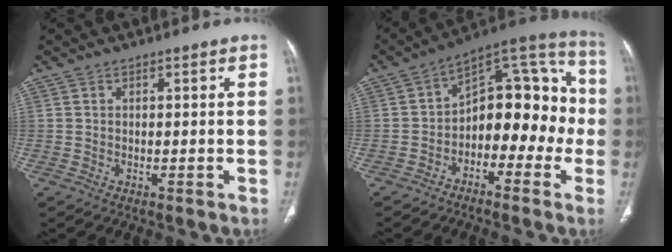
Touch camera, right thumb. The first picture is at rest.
{"total": 16.9, "force": [-3.4, 10.4, 12.9], "torque": [-0.120, 0.077, -0.060]}